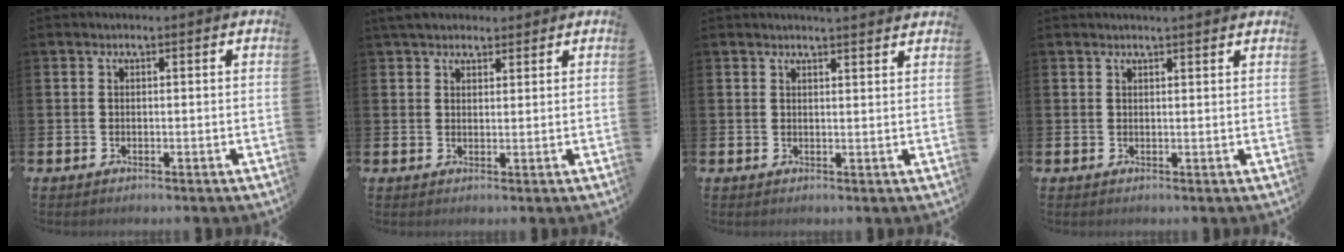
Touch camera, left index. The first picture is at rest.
{"total": 3.9, "force": [3.4, 1.6, 0.8], "torque": [-0.015, -0.007, 0.063]}
{"total": 2.5, "force": [2.5, -0.3, 0.0], "torque": [0.001, -0.015, 0.044]}
{"total": 1.4, "force": [1.4, -0.2, 0.1], "torque": [0.010, -0.009, 0.024]}